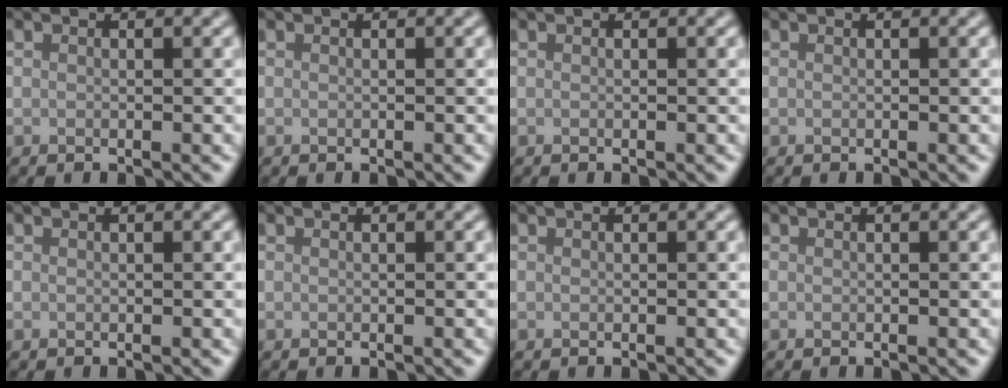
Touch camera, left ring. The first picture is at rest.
{"total": 0.0}
{"total": 0.0}
{"total": 0.0}
{"total": 0.0}
{"total": 0.0}
{"total": 0.0}
{"total": 0.0}